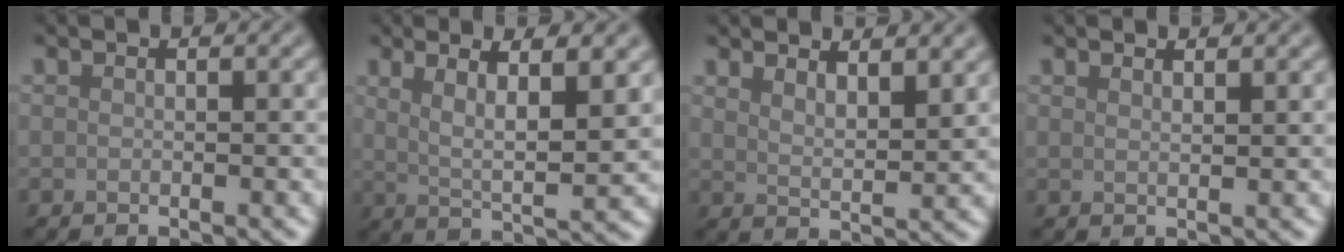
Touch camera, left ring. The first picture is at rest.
{"total": 6.3, "force": [2.7, 1.6, 5.4], "torque": [-0.088, -0.006, 0.052]}
{"total": 3.9, "force": [3.0, 1.1, 2.2], "torque": [-0.030, -0.004, 0.054]}
{"total": 1.7, "force": [1.5, 0.5, 0.8], "torque": [-0.006, 0.004, 0.011]}